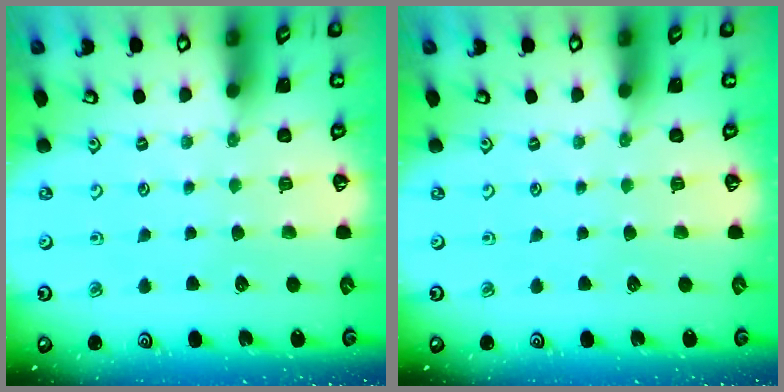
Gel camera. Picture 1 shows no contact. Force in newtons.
{"total": 0.0}